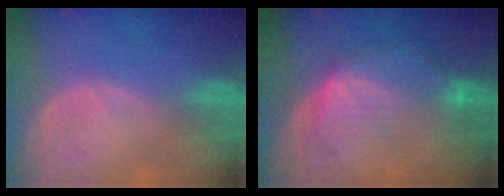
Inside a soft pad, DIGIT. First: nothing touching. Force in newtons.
{"total": 7.1, "press": 7.1, "slide": 0.8}